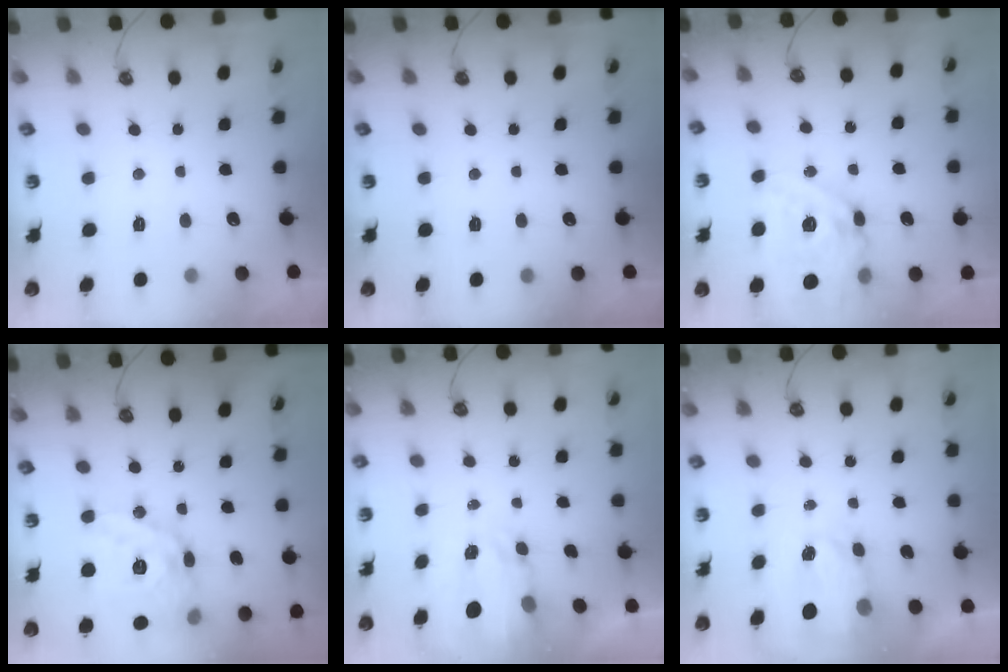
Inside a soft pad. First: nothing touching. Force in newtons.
{"total": 0.0}
{"total": 18.0, "press": 17.9, "slide": 1.8}
{"total": 18.3, "press": 18.2, "slide": 1.7}
{"total": 3.4, "press": 3.4, "slide": 0.5}
{"total": 6.1, "press": 6.0, "slide": 0.7}